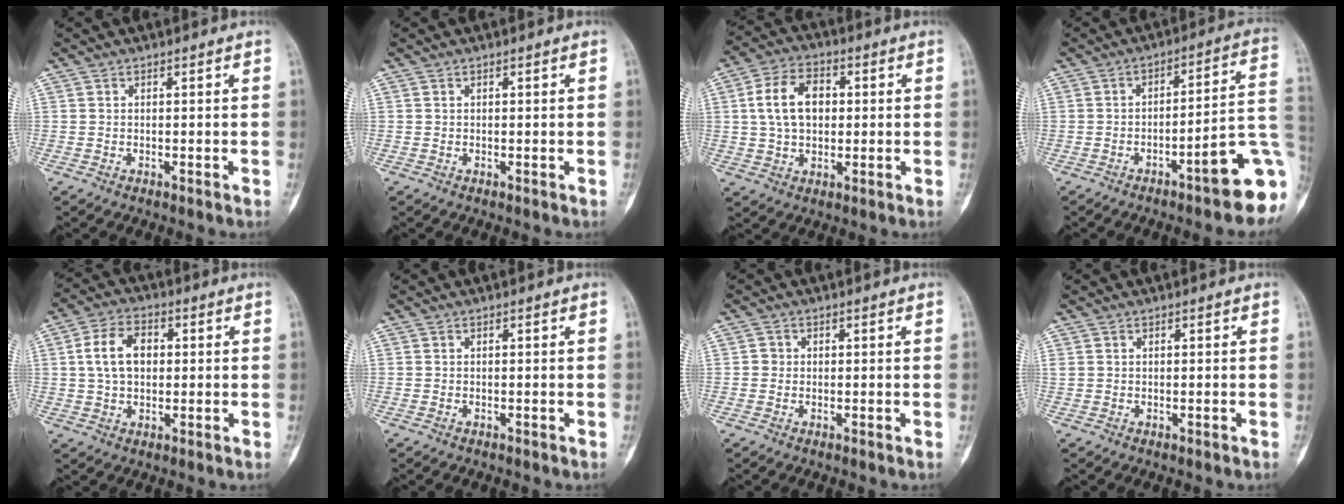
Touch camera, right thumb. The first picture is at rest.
{"total": 0.0}
{"total": 10.6, "force": [1.5, 7.1, 7.7], "torque": [-0.120, 0.012, 0.024]}
{"total": 13.0, "force": [-5.2, 2.2, 11.8], "torque": [-0.131, 0.036, -0.072]}
{"total": 8.8, "force": [1.2, 6.0, 6.4], "torque": [-0.102, 0.013, 0.020]}
{"total": 0.0}
{"total": 1.3, "force": [0.0, 1.3, 0.3], "torque": [0.001, 0.004, -0.002]}
{"total": 0.6, "force": [0.0, 0.5, 0.4], "torque": [-0.013, 0.005, 0.008]}